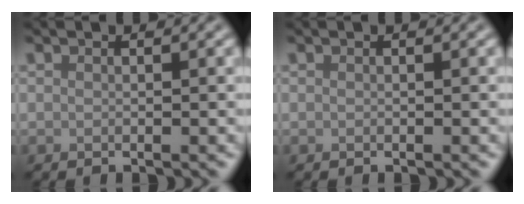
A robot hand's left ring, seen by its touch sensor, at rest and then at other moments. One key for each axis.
{"total": 0.0}